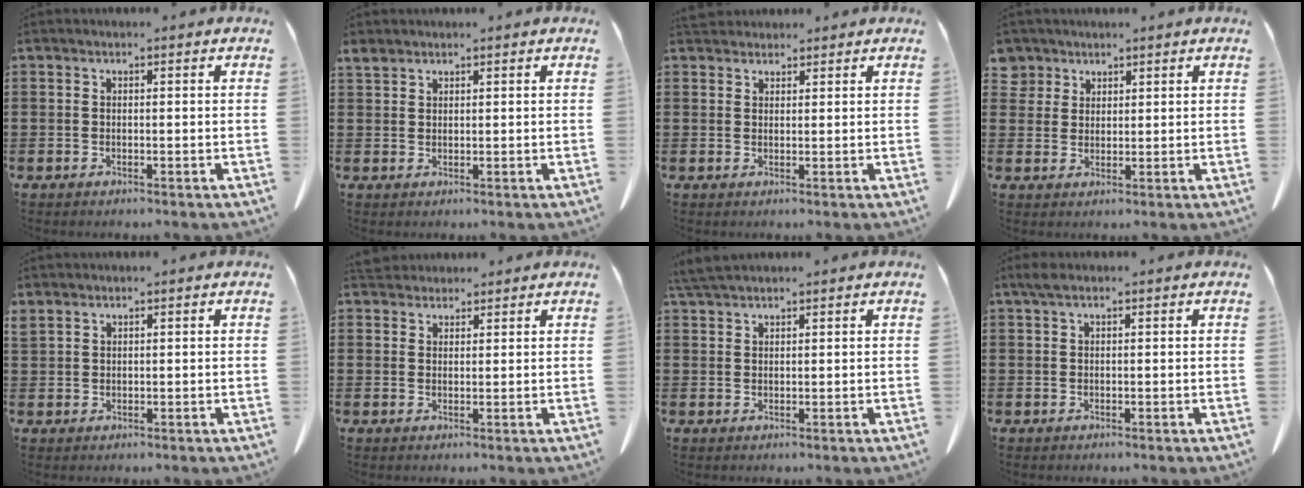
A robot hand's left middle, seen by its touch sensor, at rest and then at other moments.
{"total": 1.6, "force": [1.4, 0.5, 0.5], "torque": [-0.014, 0.002, 0.028]}
{"total": 2.4, "force": [2.2, 0.9, 0.5], "torque": [-0.015, 0.001, 0.044]}
{"total": 2.7, "force": [2.0, 1.7, 0.1], "torque": [-0.012, 0.007, 0.040]}
{"total": 1.1, "force": [1.1, 0.2, 0.1], "torque": [-0.005, -0.002, 0.022]}
{"total": 2.9, "force": [2.7, 0.9, 0.5], "torque": [-0.018, -0.001, 0.053]}
{"total": 2.9, "force": [2.6, 0.4, 1.3], "torque": [-0.033, 0.001, 0.050]}
{"total": 1.3, "force": [0.7, 0.3, 1.1], "torque": [-0.023, 0.003, 0.012]}